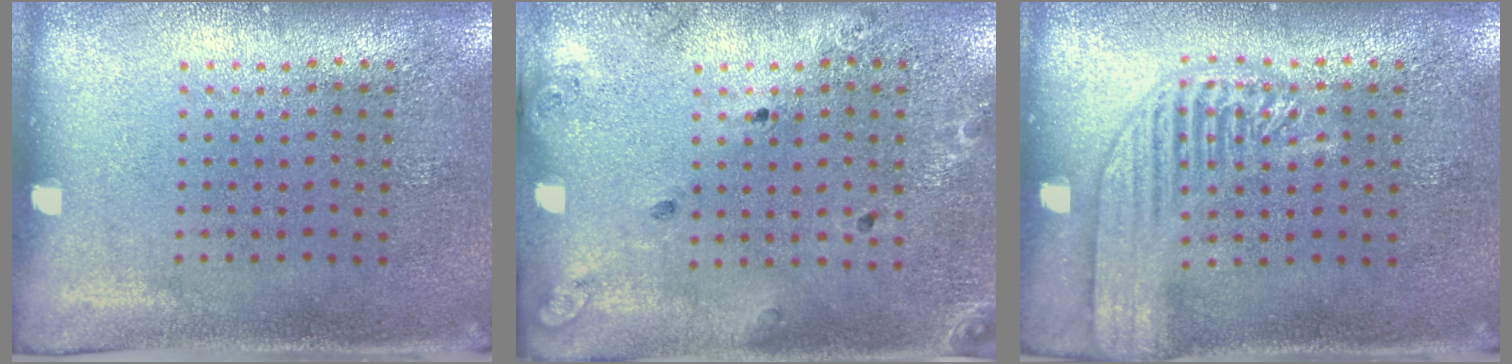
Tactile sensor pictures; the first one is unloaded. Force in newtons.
{"total": 1.3, "press": 1.3, "slide": 0.3}
{"total": 3.0, "press": 3.0, "slide": 0.3}